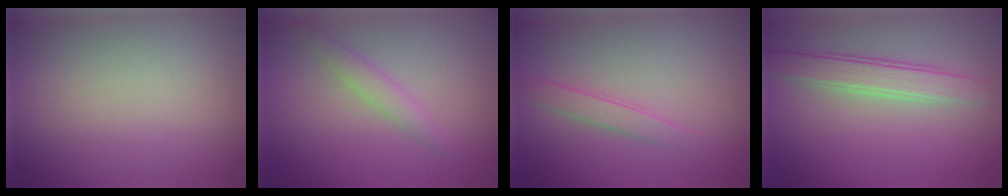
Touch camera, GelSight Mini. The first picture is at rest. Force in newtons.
{"total": 1.7, "press": 1.7, "slide": 0.1}
{"total": 1.5, "press": 1.5, "slide": 0.1}
{"total": 3.2, "press": 3.2, "slide": 0.1}